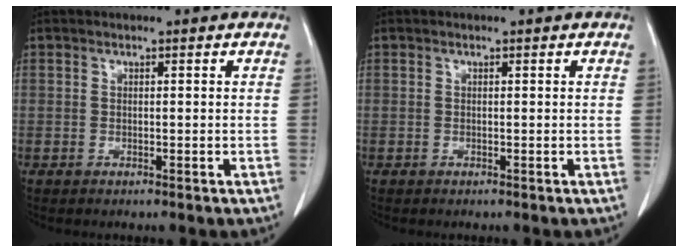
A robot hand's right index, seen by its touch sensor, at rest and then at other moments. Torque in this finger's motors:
{"motor_torque": [-0.06, 0.13, 0.00, 0.01]}